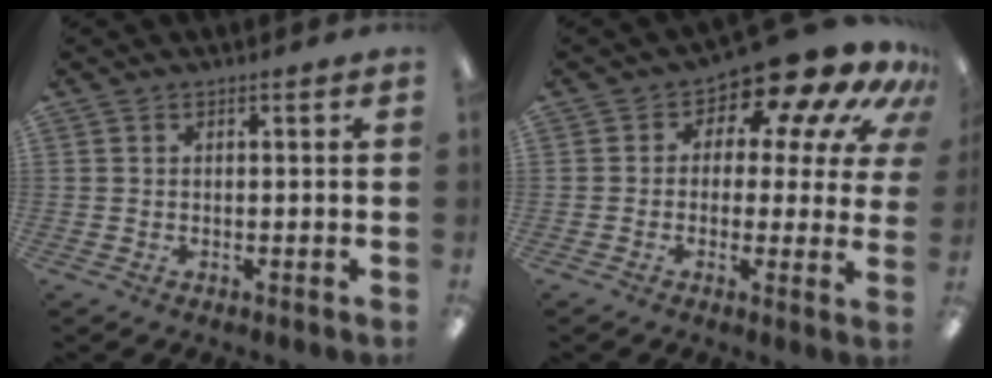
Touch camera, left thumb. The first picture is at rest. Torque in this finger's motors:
{"motor_torque": [1.37, 2.11, 0.16, 0.12, 0.03]}